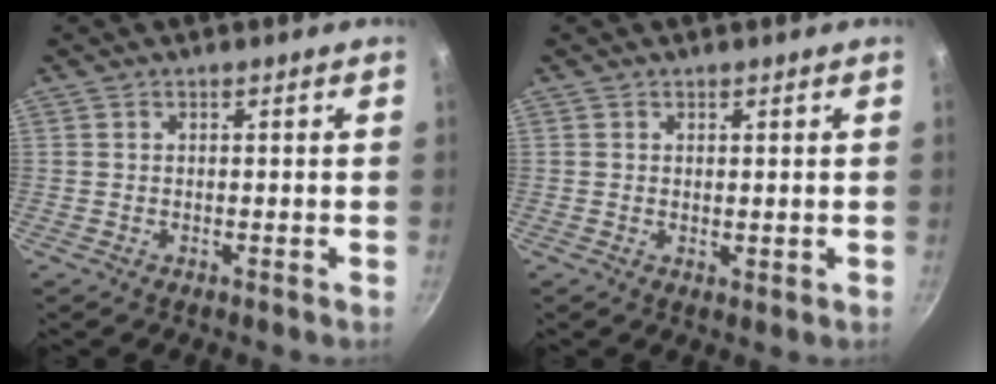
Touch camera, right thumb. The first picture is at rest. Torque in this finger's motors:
{"motor_torque": [-0.48, 0.43, -0.15, 0.04, -0.05]}